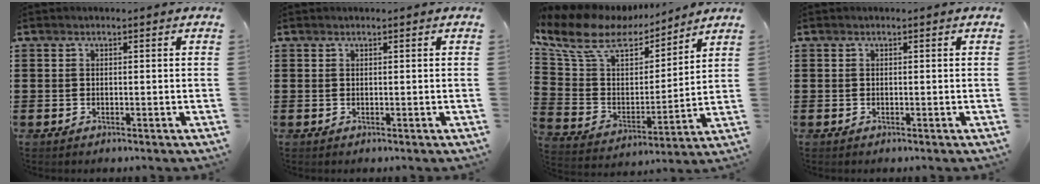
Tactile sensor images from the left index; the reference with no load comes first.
{"total": 0.0}
{"total": 10.6, "force": [7.7, 4.9, 5.4], "torque": [-0.141, -0.033, 0.134]}
{"total": 0.0}